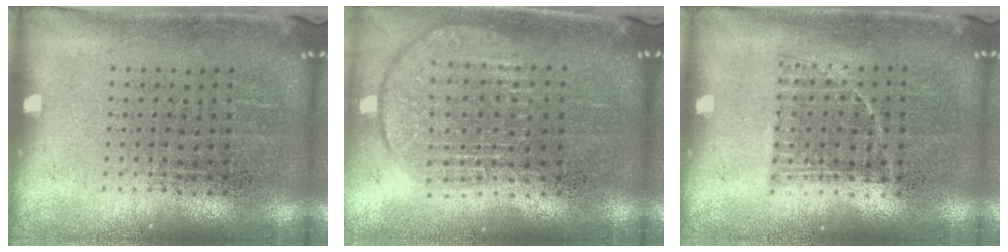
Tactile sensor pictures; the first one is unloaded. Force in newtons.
{"total": 1.9, "press": 1.5, "slide": 1.1}
{"total": 0.8, "press": 0.7, "slide": 0.5}